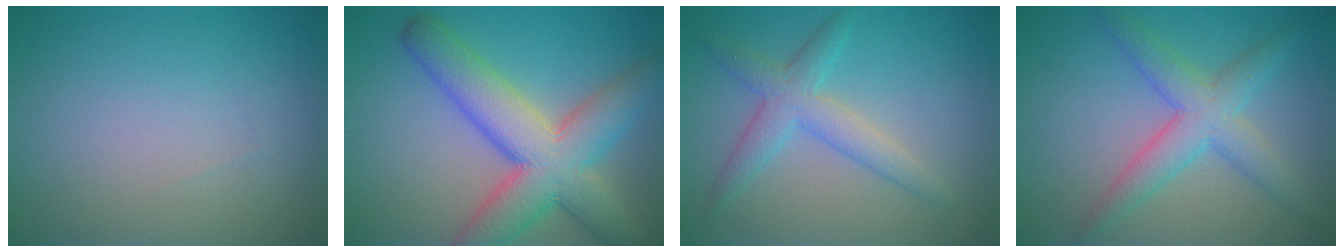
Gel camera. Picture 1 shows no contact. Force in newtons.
{"total": 9.2, "press": 9.2, "slide": 0.3}
{"total": 3.5, "press": 3.5, "slide": 0.2}
{"total": 4.7, "press": 4.7, "slide": 0.2}